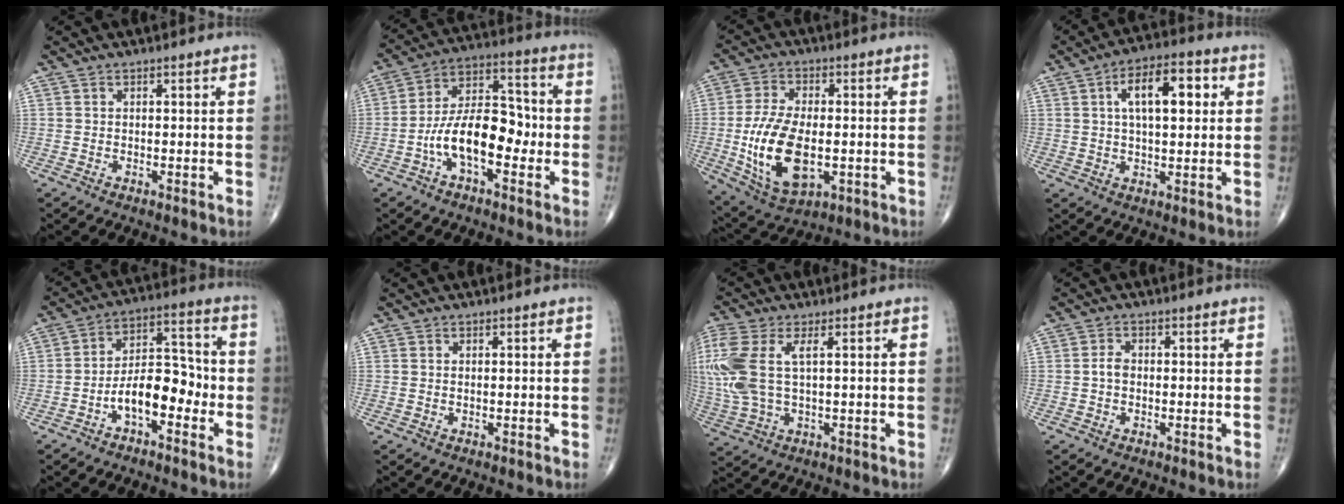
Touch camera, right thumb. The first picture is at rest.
{"total": 13.7, "force": [-3.8, 7.0, 11.1], "torque": [-0.182, 0.047, -0.074]}
{"total": 15.6, "force": [-2.4, 8.2, 13.1], "torque": [-0.252, -0.005, -0.030]}
{"total": 11.6, "force": [3.0, 5.2, 9.9], "torque": [-0.144, 0.012, 0.044]}
{"total": 10.4, "force": [-3.9, 5.4, 8.0], "torque": [-0.115, 0.047, -0.072]}
{"total": 0.0}
{"total": 12.5, "force": [2.6, 5.6, 10.9], "torque": [-0.300, 0.009, 0.061]}
{"total": 1.9, "force": [-0.3, 1.3, 1.4], "torque": [-0.021, 0.005, -0.009]}